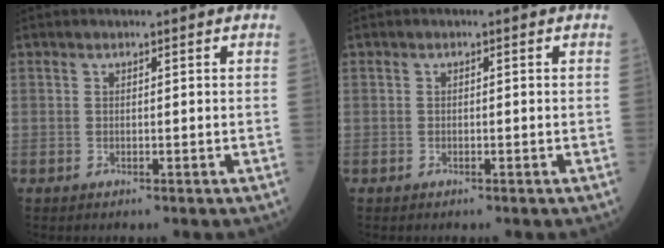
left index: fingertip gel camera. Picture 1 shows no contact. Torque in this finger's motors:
{"motor_torque": [0.00, 0.00, 0.00, 0.00]}